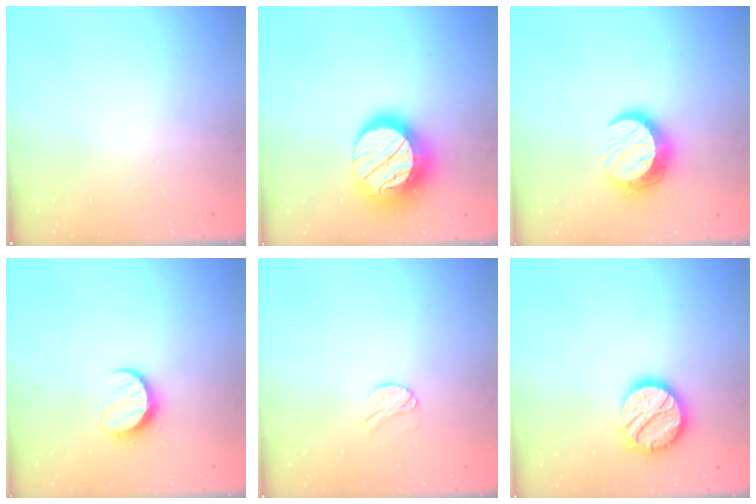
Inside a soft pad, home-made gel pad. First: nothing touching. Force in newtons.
{"total": 20.8, "press": 20.7, "slide": 1.7}
{"total": 11.1, "press": 11.0, "slide": 0.7}
{"total": 7.2, "press": 7.1, "slide": 0.6}
{"total": 6.2, "press": 6.2, "slide": 0.5}
{"total": 14.9, "press": 14.9, "slide": 0.9}